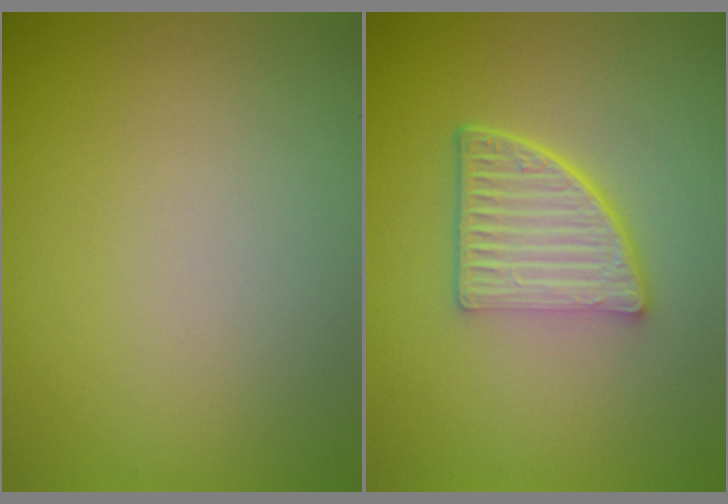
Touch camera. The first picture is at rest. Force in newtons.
{"total": 5.3, "press": 3.8, "slide": 3.7}